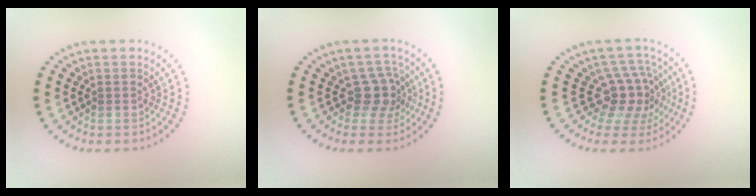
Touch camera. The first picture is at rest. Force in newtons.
{"total": 2.7, "press": 2.1, "slide": 1.8}
{"total": 4.0, "press": 3.1, "slide": 2.6}